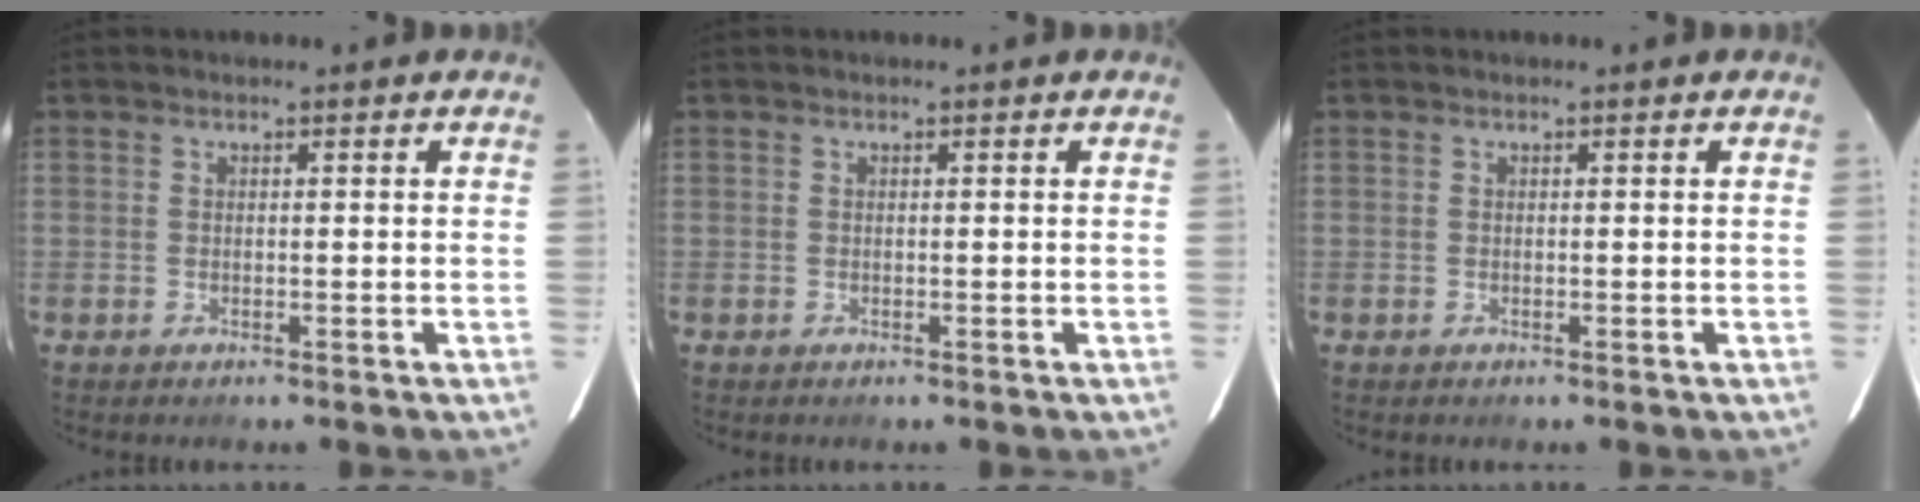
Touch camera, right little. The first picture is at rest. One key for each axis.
{"total": 0.0}
{"total": 0.0}